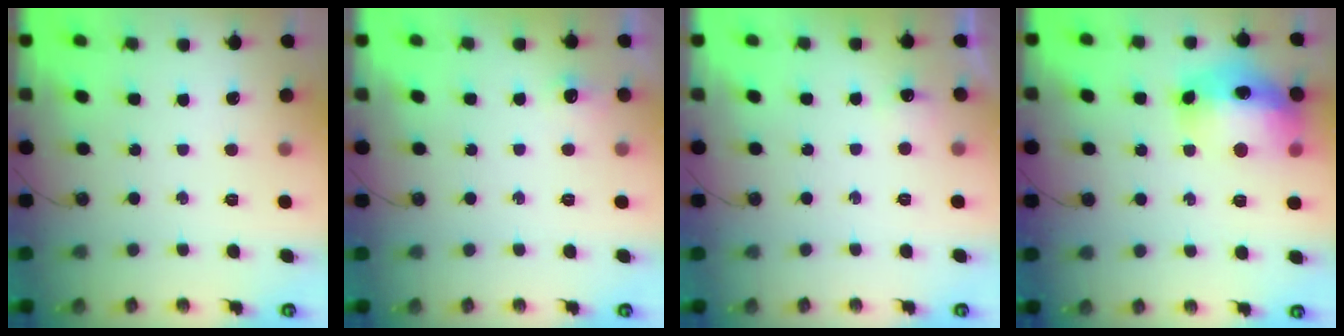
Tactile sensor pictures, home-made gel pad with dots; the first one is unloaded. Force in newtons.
{"total": 6.1, "press": 6.0, "slide": 1.0}
{"total": 4.9, "press": 4.7, "slide": 1.0}
{"total": 17.7, "press": 17.7, "slide": 1.5}